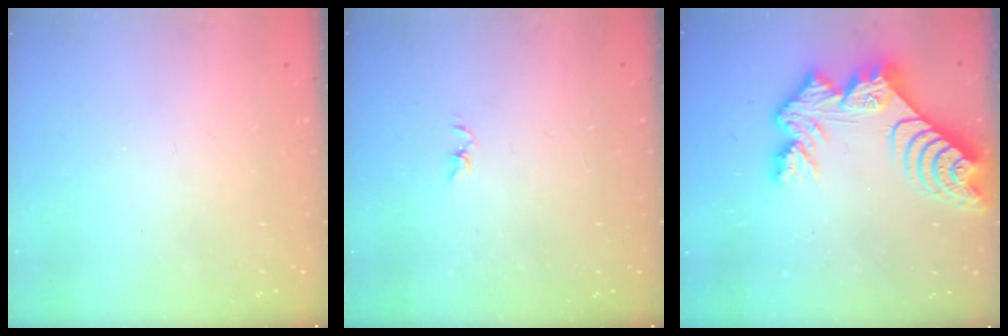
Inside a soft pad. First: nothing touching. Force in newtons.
{"total": 1.2, "press": 1.1, "slide": 0.2}
{"total": 13.8, "press": 13.8, "slide": 1.3}